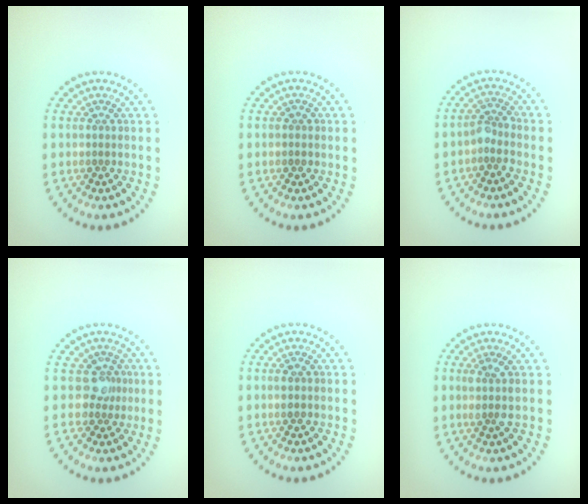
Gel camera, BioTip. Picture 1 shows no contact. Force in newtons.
{"total": 0.9, "press": 0.8, "slide": 0.2}
{"total": 1.9, "press": 1.5, "slide": 1.2}
{"total": 2.2, "press": 1.6, "slide": 1.4}
{"total": 1.0, "press": 1.0, "slide": 0.3}
{"total": 1.6, "press": 1.4, "slide": 0.8}